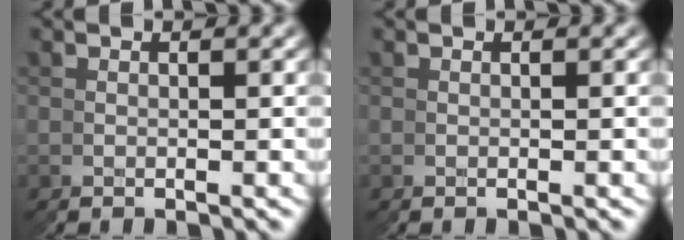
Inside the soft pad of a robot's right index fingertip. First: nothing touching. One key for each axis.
{"total": 0.0}